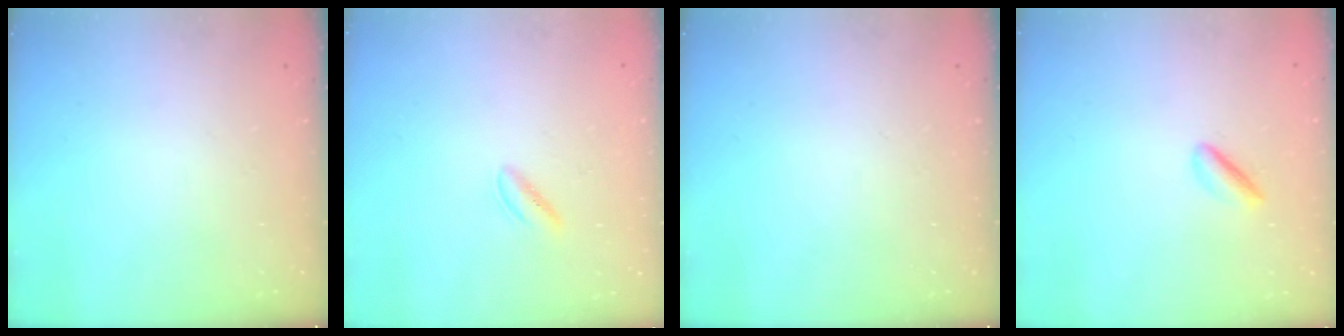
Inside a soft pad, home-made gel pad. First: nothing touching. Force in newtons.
{"total": 2.3, "press": 2.1, "slide": 0.9}
{"total": 0.0}
{"total": 2.3, "press": 2.2, "slide": 0.3}